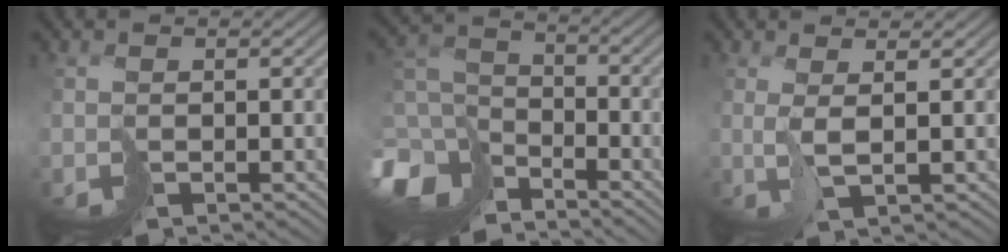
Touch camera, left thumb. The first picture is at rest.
{"total": 11.5, "force": [-8.1, 6.1, 5.3], "torque": [-0.147, -0.021, -0.163]}
{"total": 2.1, "force": [1.3, -0.5, 1.6], "torque": [-0.026, 0.009, 0.025]}